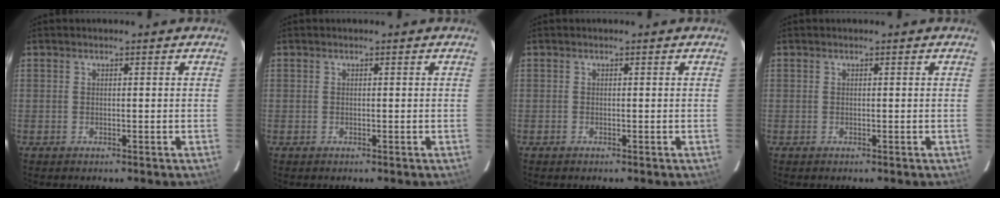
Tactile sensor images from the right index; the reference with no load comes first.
{"total": 0.0}
{"total": 0.0}
{"total": 0.0}